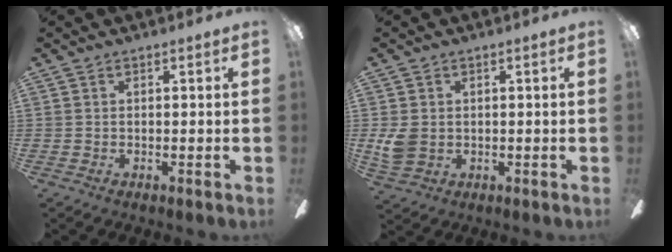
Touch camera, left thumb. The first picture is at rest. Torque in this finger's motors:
{"motor_torque": [-0.22, 0.25, -0.01, -0.02, 0.04]}